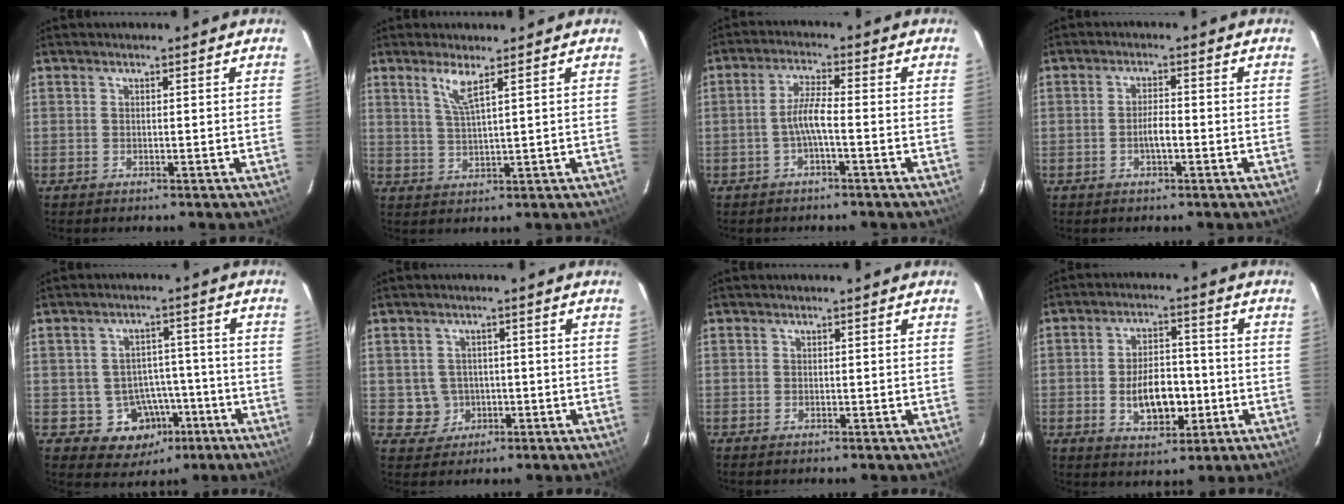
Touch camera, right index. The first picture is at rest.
{"total": 3.9, "force": [2.4, -0.1, 3.1], "torque": [-0.066, -0.006, 0.048]}
{"total": 4.1, "force": [-1.5, 0.3, 3.8], "torque": [-0.081, 0.008, -0.030]}
{"total": 2.6, "force": [-1.0, 0.7, 2.3], "torque": [-0.045, 0.002, -0.017]}
{"total": 8.7, "force": [-3.7, 7.5, 2.5], "torque": [-0.049, 0.033, -0.026]}
{"total": 4.5, "force": [-0.6, 4.4, 0.4], "torque": [-0.018, 0.015, 0.001]}
{"total": 0.0}
{"total": 9.6, "force": [-2.2, 5.5, 7.5], "torque": [-0.141, 0.011, -0.022]}